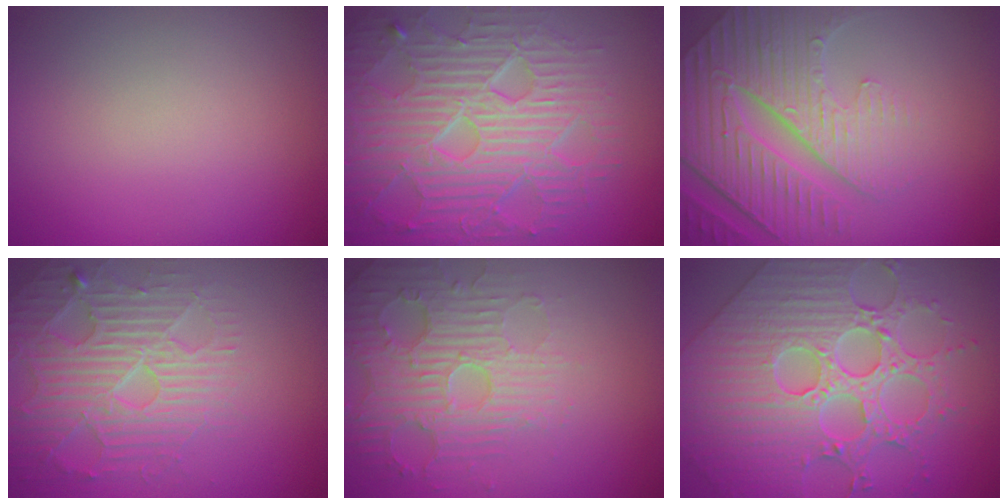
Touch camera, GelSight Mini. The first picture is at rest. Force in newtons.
{"total": 8.9, "press": 6.4, "slide": 6.2}
{"total": 7.9, "press": 5.8, "slide": 5.3}
{"total": 4.5, "press": 4.5, "slide": 0.6}
{"total": 5.2, "press": 3.8, "slide": 3.6}
{"total": 7.5, "press": 6.6, "slide": 3.5}